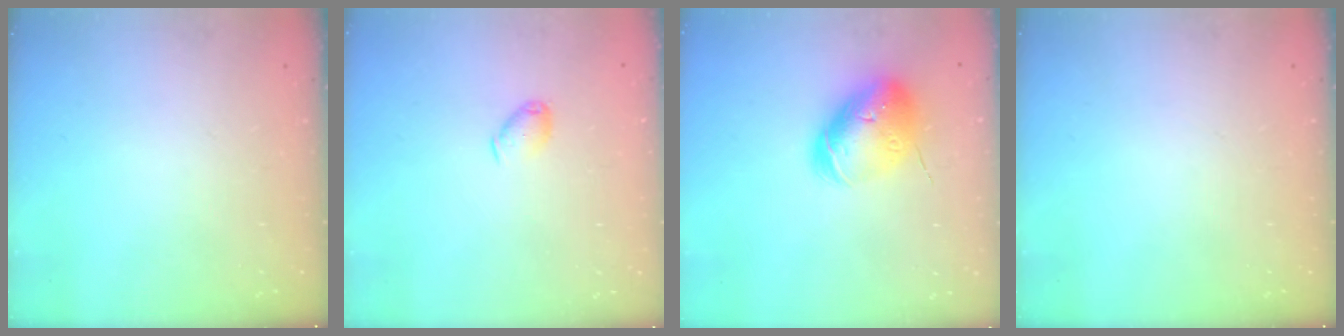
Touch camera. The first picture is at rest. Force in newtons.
{"total": 6.0, "press": 6.0, "slide": 0.4}
{"total": 15.1, "press": 14.9, "slide": 2.3}
{"total": 0.0}